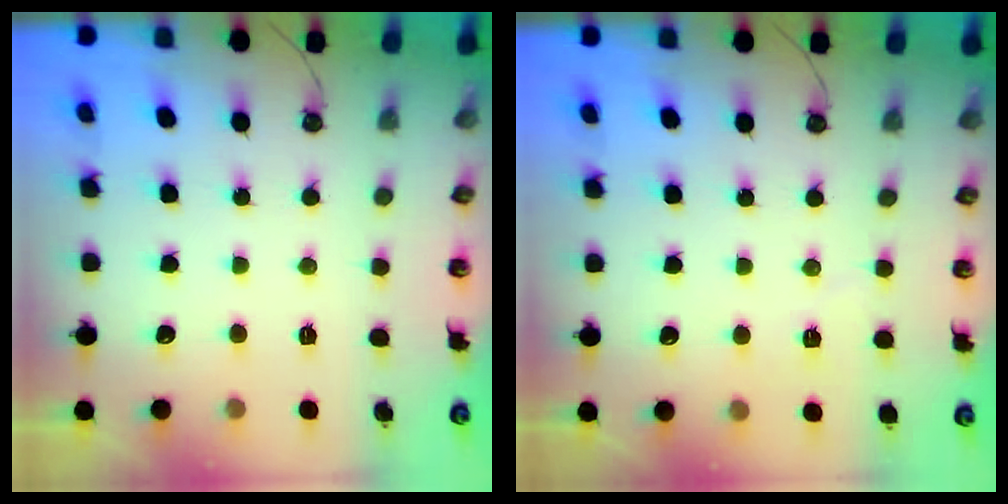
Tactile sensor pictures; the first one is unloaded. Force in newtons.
{"total": 3.8, "press": 2.9, "slide": 2.4}